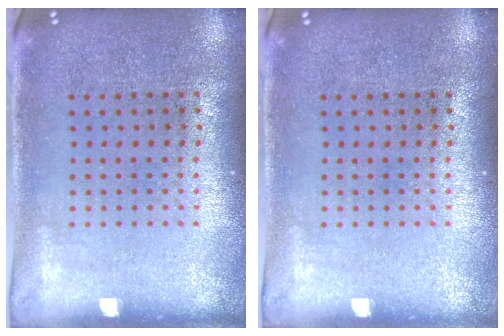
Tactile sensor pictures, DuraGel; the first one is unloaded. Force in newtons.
{"total": 0.0}